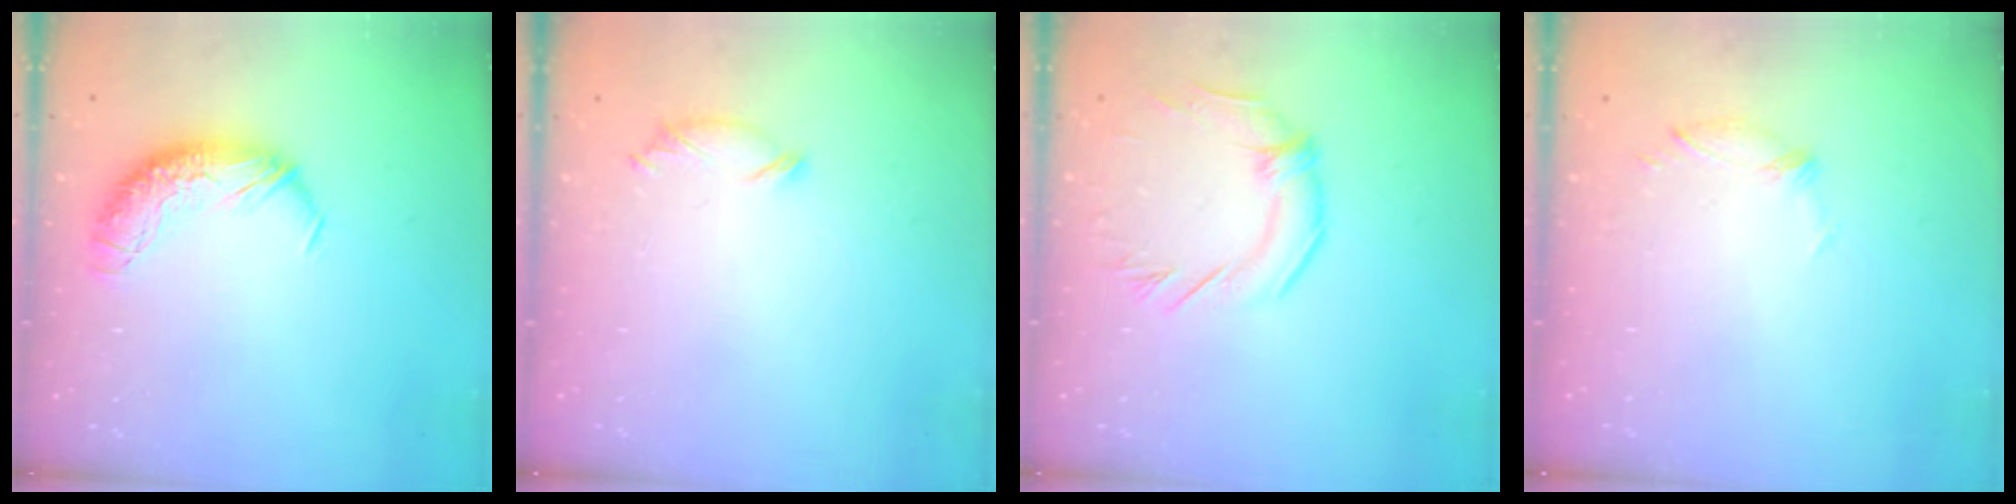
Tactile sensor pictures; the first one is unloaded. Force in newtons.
{"total": 7.4, "press": 7.4, "slide": 0.5}
{"total": 0.8, "press": 0.6, "slide": 0.5}
{"total": 5.4, "press": 5.2, "slide": 1.3}